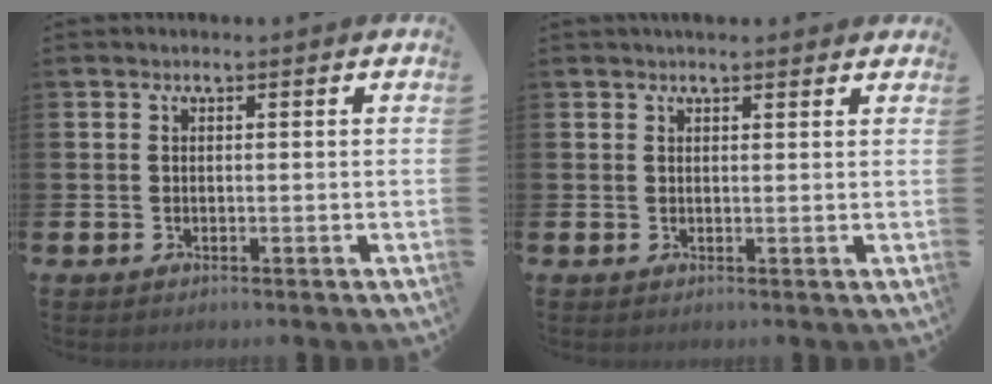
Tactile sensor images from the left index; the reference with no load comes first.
{"total": 1.6, "force": [1.5, 0.3, 0.2], "torque": [0.007, -0.005, 0.025]}